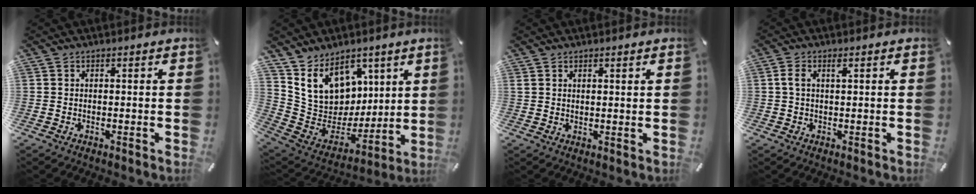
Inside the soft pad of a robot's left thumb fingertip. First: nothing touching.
{"total": 14.9, "force": [8.0, 11.7, 4.8], "torque": [-0.090, -0.061, 0.165]}
{"total": 1.3, "force": [1.1, 0.1, 0.7], "torque": [-0.014, -0.002, 0.021]}
{"total": 2.1, "force": [0.6, 0.8, 1.8], "torque": [-0.037, 0.004, 0.008]}